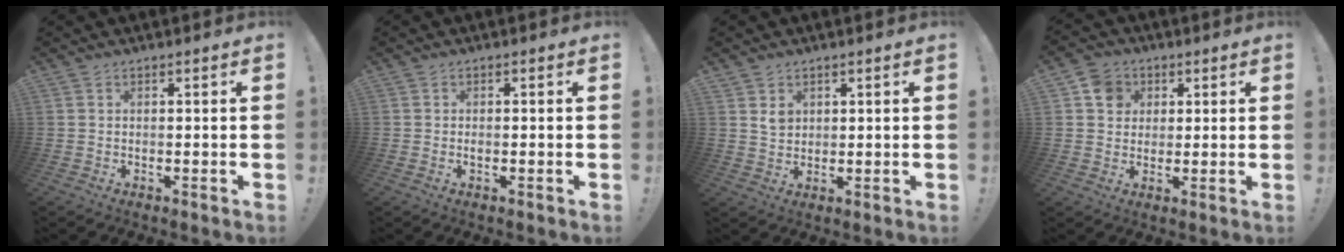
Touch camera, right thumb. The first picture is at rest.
{"total": 0.5, "force": [-0.1, 0.3, 0.5], "torque": [-0.009, 0.002, -0.002]}
{"total": 3.7, "force": [2.3, 2.7, 1.1], "torque": [-0.007, -0.014, 0.041]}
{"total": 7.3, "force": [2.2, 6.6, 2.2], "torque": [-0.019, -0.004, 0.043]}